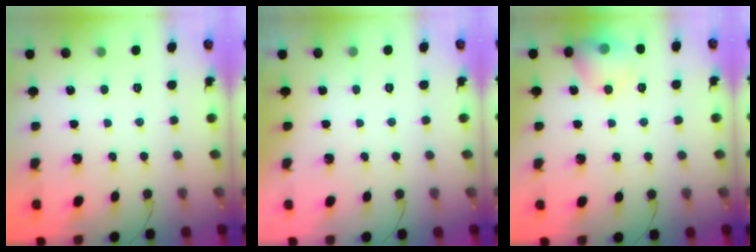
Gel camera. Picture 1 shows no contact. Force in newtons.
{"total": 0.0}
{"total": 9.8, "press": 9.6, "slide": 1.5}